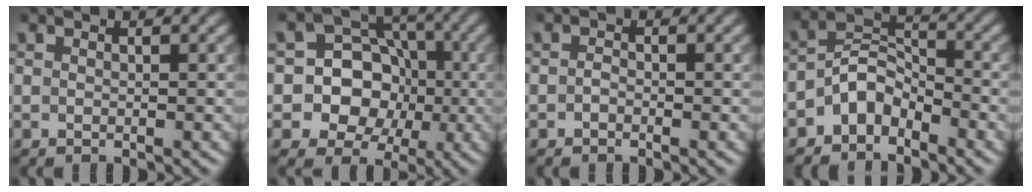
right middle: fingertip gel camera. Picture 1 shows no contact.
{"total": 10.6, "force": [-1.6, 9.8, 3.9], "torque": [-0.066, 0.030, -0.053]}
{"total": 0.7, "force": [-0.4, 0.4, 0.4], "torque": [-0.008, 0.000, -0.008]}
{"total": 4.0, "force": [-2.9, 2.1, 1.9], "torque": [-0.029, 0.013, -0.066]}